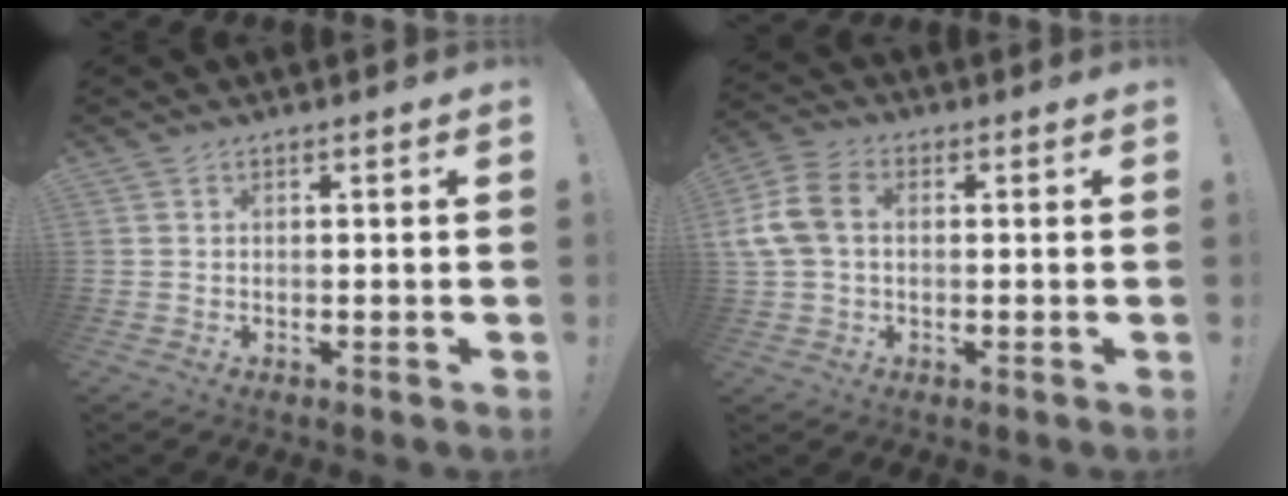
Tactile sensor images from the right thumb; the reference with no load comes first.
{"total": 10.5, "force": [1.2, 7.3, 7.4], "torque": [-0.171, 0.014, 0.031]}